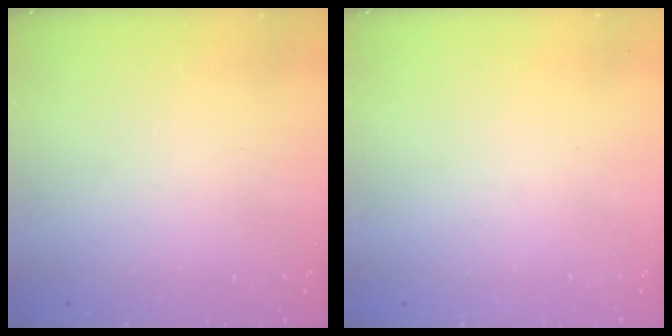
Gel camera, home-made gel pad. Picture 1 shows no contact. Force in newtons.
{"total": 0.0}